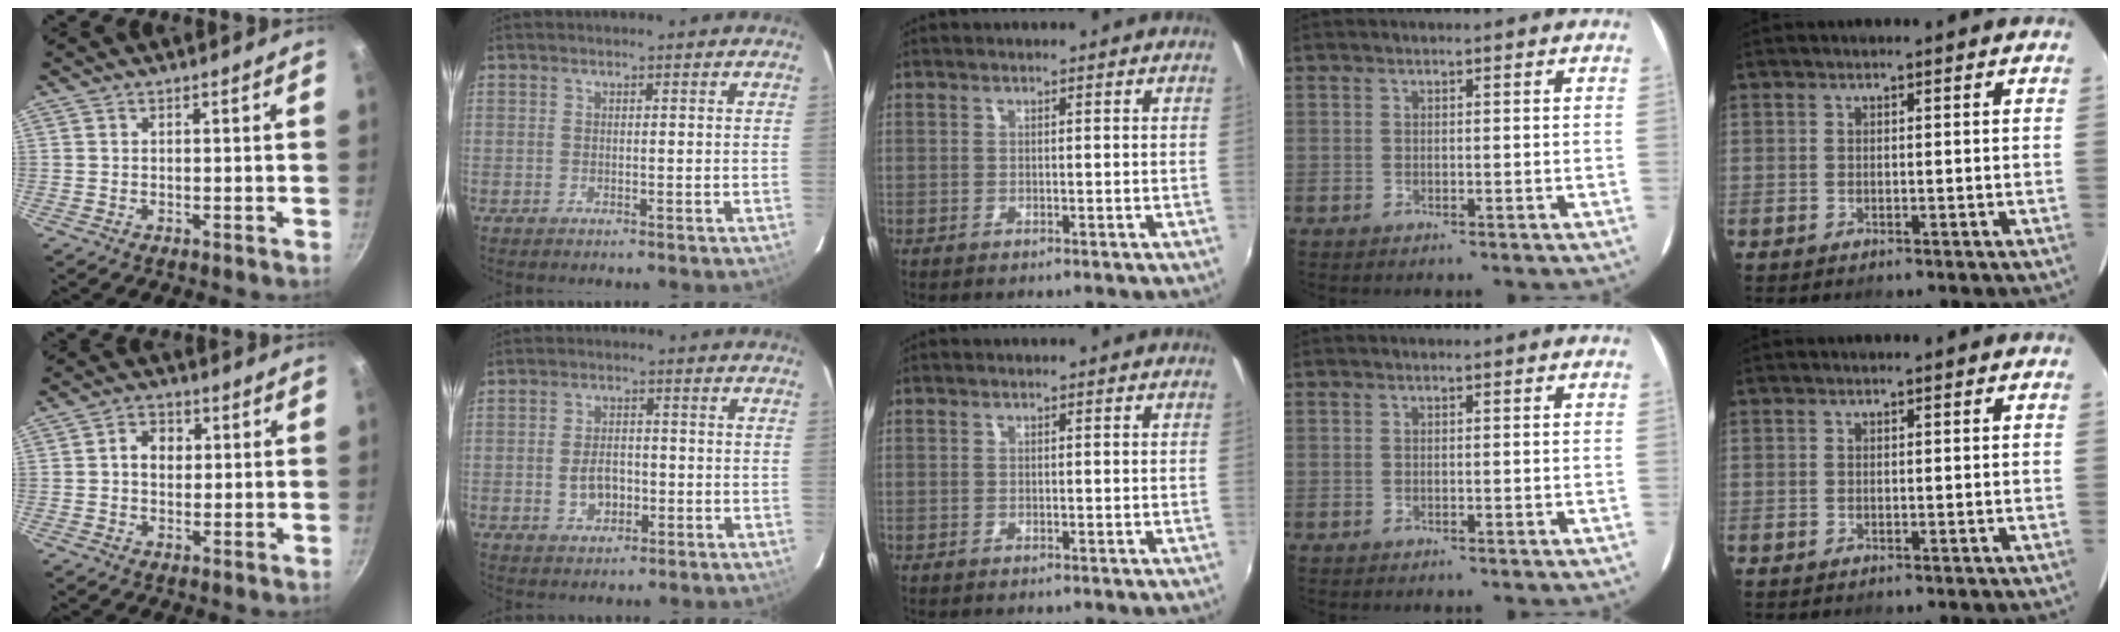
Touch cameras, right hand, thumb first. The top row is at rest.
{"thumb": {"total": 4.9, "force": [0.6, 3.8, 3.0], "torque": [-0.028, 0.007, 0.003]}, "index": {"total": 5.1, "force": [-1.2, 3.4, 3.6], "torque": [-0.069, 0.005, -0.014]}}